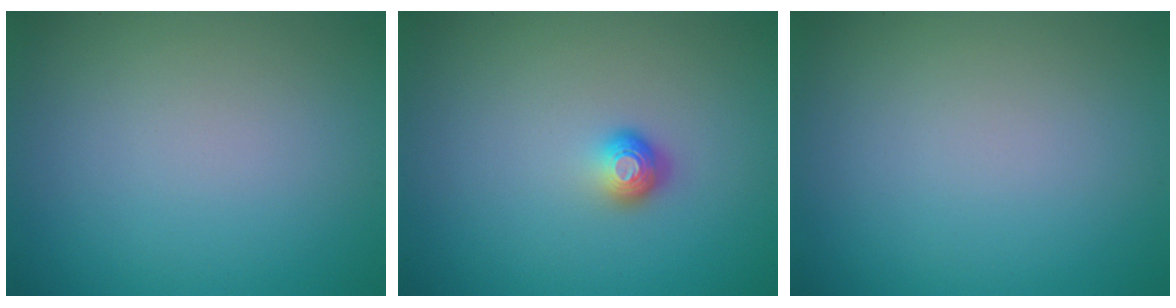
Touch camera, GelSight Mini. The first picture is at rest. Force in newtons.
{"total": 1.7, "press": 1.2, "slide": 1.3}
{"total": 0.0}